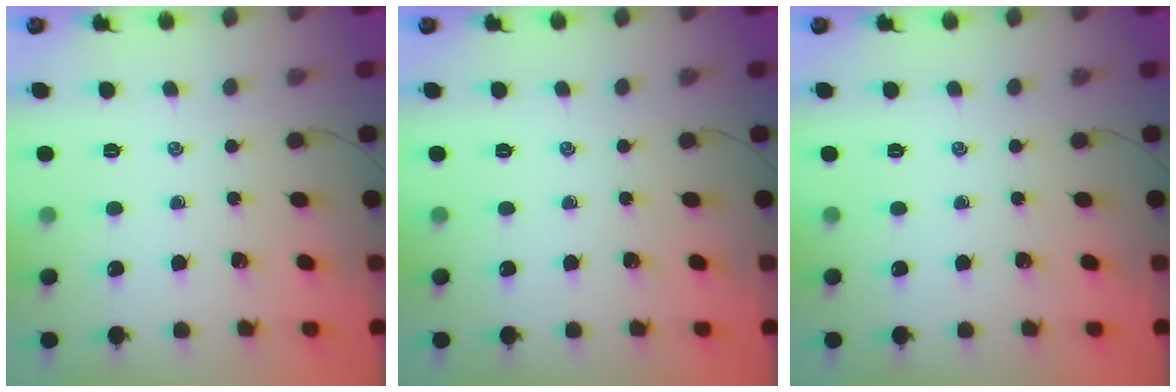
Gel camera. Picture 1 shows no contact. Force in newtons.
{"total": 0.0}
{"total": 0.0}